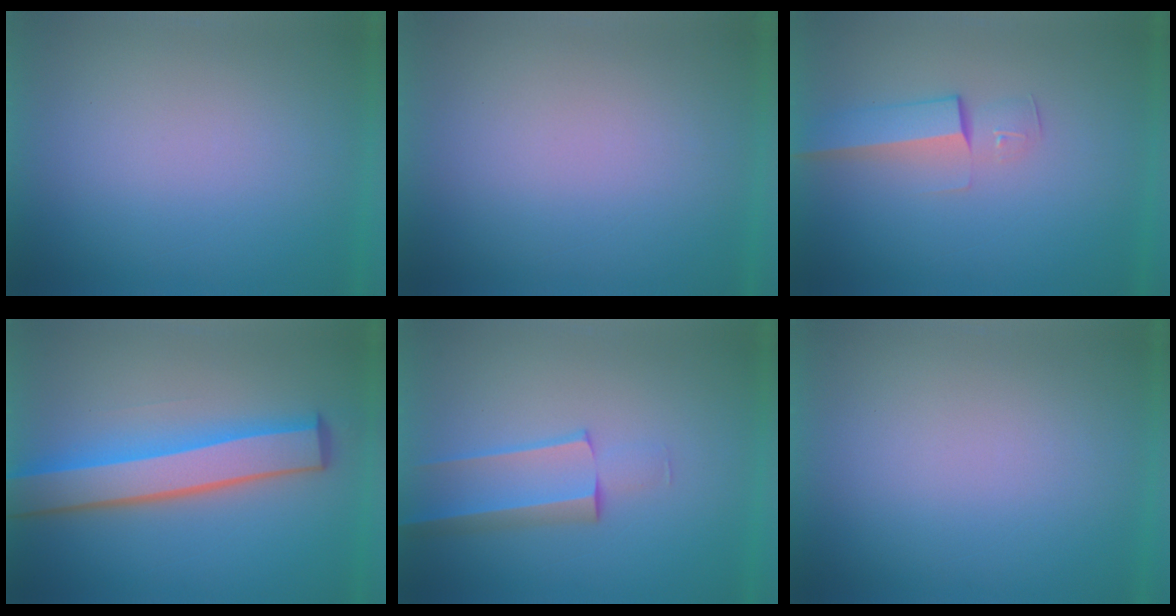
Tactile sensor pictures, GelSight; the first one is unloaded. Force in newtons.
{"total": 1.3}
{"total": 2.9}
{"total": 6.5}
{"total": 3.0}
{"total": 0.0}